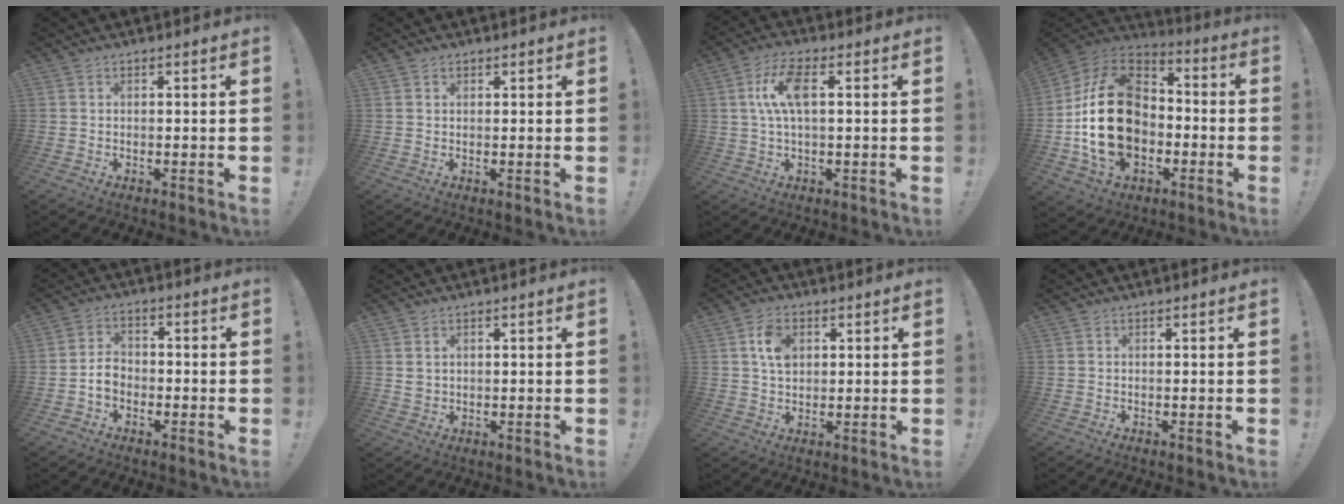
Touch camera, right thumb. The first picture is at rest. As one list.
[{"total": 1.1, "force": [0.8, 0.7, 0.1], "torque": [0.003, -0.002, 0.015]}, {"total": 9.5, "force": [1.5, 3.5, 8.7], "torque": [-0.168, 0.004, 0.026]}, {"total": 25.5, "force": [-2.4, 18.2, 17.7], "torque": [-0.328, 0.031, -0.027]}, {"total": 5.2, "force": [-2.1, 3.9, 2.7], "torque": [-0.036, 0.009, -0.040]}, {"total": 2.5, "force": [1.2, 2.0, 0.9], "torque": [-0.011, -0.002, 0.021]}, {"total": 7.4, "force": [2.3, 5.4, 4.5], "torque": [-0.068, 0.005, 0.044]}, {"total": 0.0}]